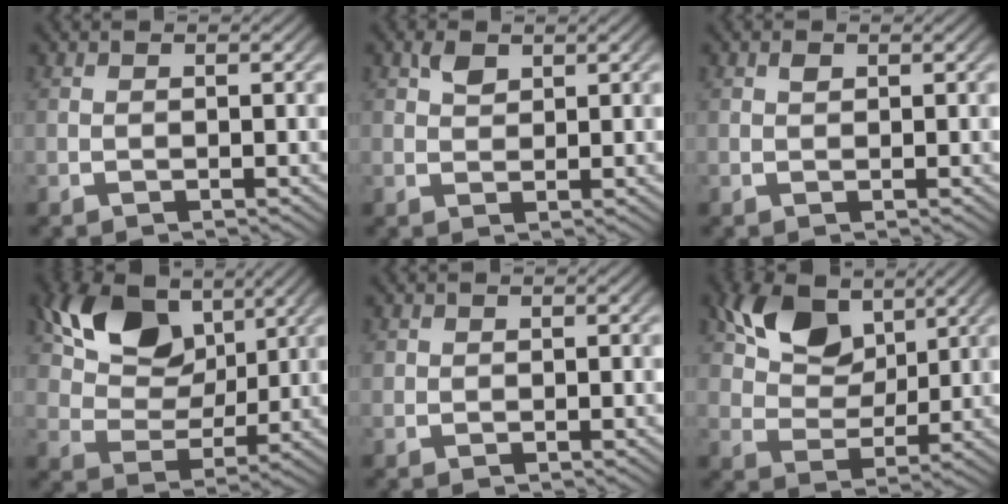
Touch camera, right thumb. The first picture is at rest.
{"total": 1.7, "force": [1.3, 0.7, 0.8], "torque": [-0.013, -0.002, 0.030]}
{"total": 0.6, "force": [0.5, 0.3, 0.2], "torque": [-0.005, -0.002, 0.012]}
{"total": 9.3, "force": [3.9, 5.7, 6.3], "torque": [-0.128, -0.016, 0.074]}
{"total": 0.7, "force": [0.3, 0.6, 0.1], "torque": [-0.006, -0.006, 0.008]}
{"total": 7.4, "force": [3.8, 4.3, 4.7], "torque": [-0.098, -0.012, 0.072]}